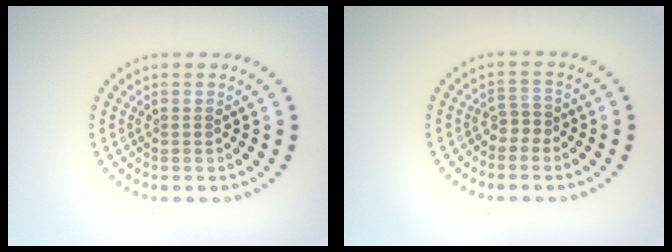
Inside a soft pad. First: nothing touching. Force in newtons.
{"total": 1.7, "press": 1.2, "slide": 1.2}